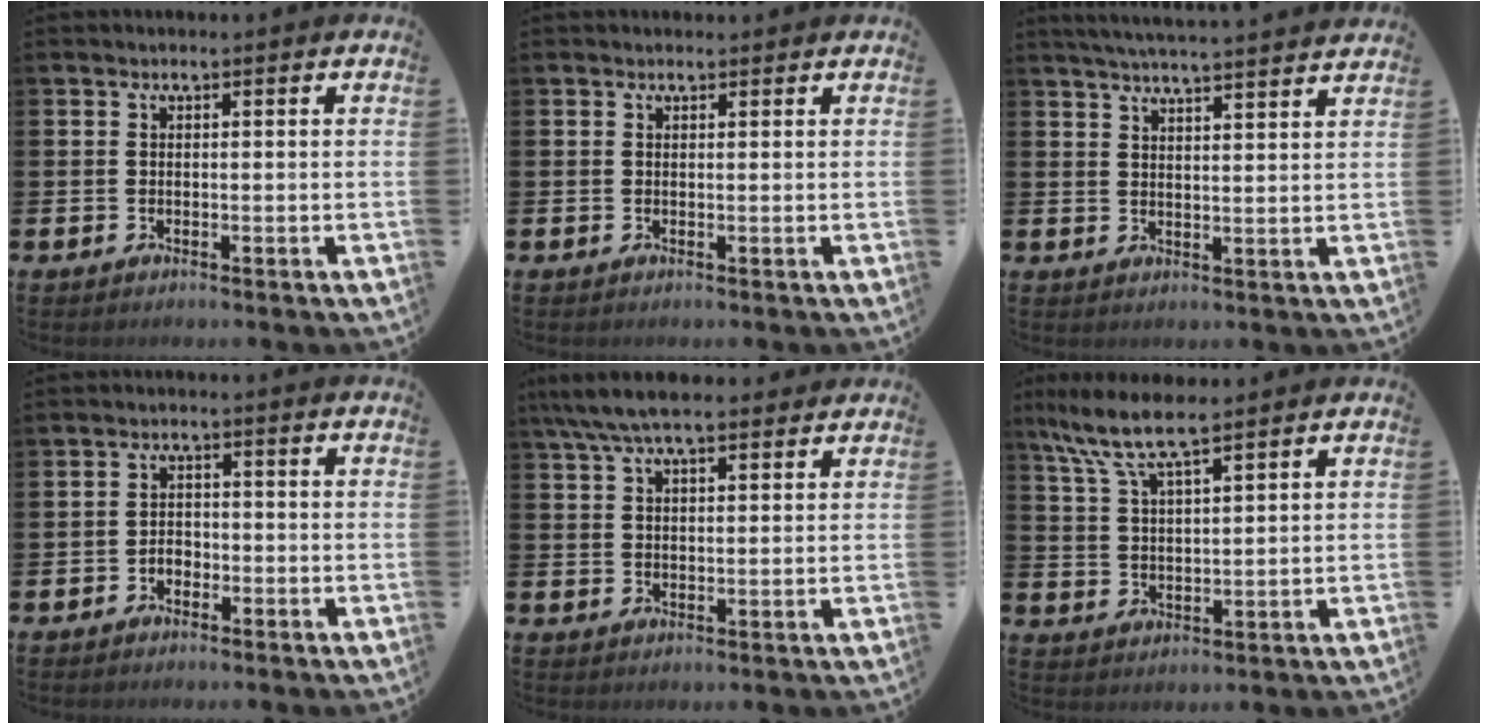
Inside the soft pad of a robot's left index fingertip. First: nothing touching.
{"total": 0.7, "force": [0.6, 0.3, 0.1], "torque": [0.008, 0.000, 0.009]}
{"total": 4.9, "force": [4.8, -0.6, 0.7], "torque": [-0.025, -0.028, 0.085]}
{"total": 1.8, "force": [-1.1, 1.3, 0.6], "torque": [-0.012, 0.003, -0.024]}
{"total": 6.5, "force": [5.6, 1.6, 2.9], "torque": [-0.070, -0.012, 0.103]}
{"total": 7.8, "force": [6.6, 1.4, 4.0], "torque": [-0.105, -0.018, 0.119]}